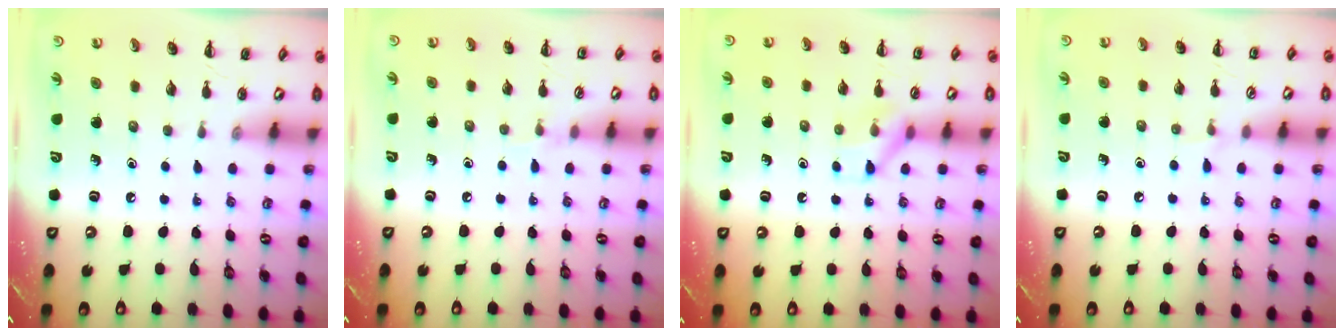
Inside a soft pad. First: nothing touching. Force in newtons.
{"total": 4.3, "press": 4.0, "slide": 1.5}
{"total": 8.0, "press": 8.0, "slide": 0.5}
{"total": 3.4, "press": 3.1, "slide": 1.2}